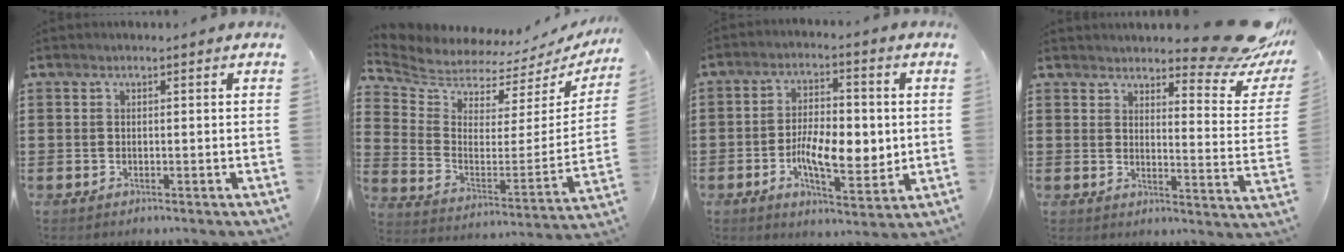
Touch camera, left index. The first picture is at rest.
{"total": 4.8, "force": [4.8, 0.7, -0.3], "torque": [-0.031, -0.060, 0.077]}
{"total": 8.6, "force": [-1.4, 4.0, 7.4], "torque": [-0.129, 0.001, -0.031]}
{"total": 9.1, "force": [8.0, 1.0, 4.2], "torque": [-0.063, -0.058, 0.139]}